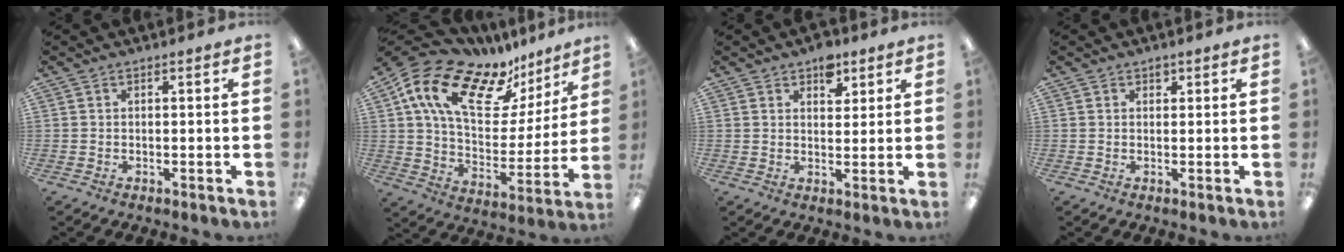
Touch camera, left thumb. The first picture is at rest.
{"total": 20.5, "force": [13.0, 10.1, 12.2], "torque": [-0.222, -0.066, 0.231]}
{"total": 5.8, "force": [3.5, 3.5, 3.0], "torque": [-0.020, -0.016, 0.055]}
{"total": 1.3, "force": [0.9, 0.8, 0.4], "torque": [0.000, -0.001, 0.014]}